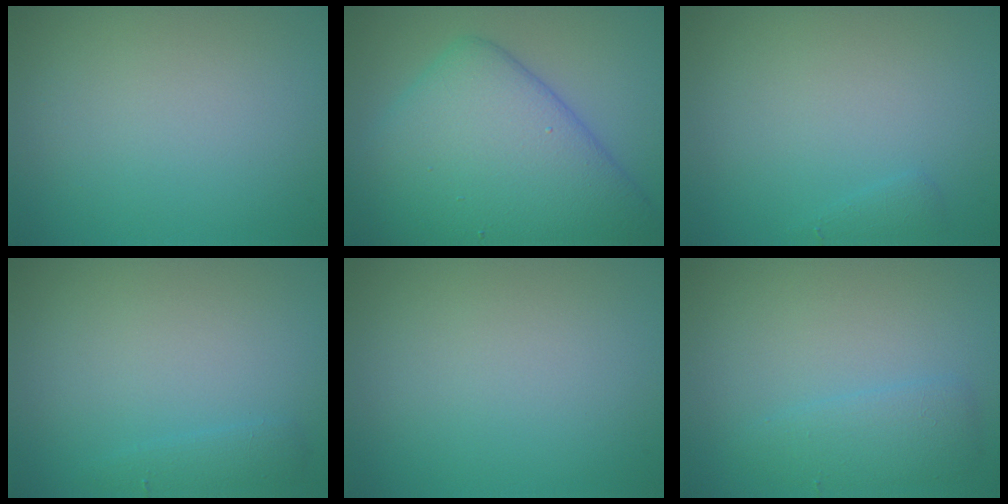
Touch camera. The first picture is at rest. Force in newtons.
{"total": 10.6, "press": 10.6, "slide": 0.3}
{"total": 0.8, "press": 0.8, "slide": 0.1}
{"total": 1.2, "press": 1.2, "slide": 0.1}
{"total": 0.0}
{"total": 2.3, "press": 2.3, "slide": 0.0}